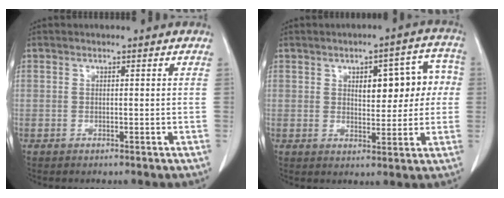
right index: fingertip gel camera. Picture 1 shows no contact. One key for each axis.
{"total": 9.9, "fx": 1.7, "fy": 4.3, "fz": 8.8, "tx": -0.101, "ty": 0.034, "tz": 0.026}